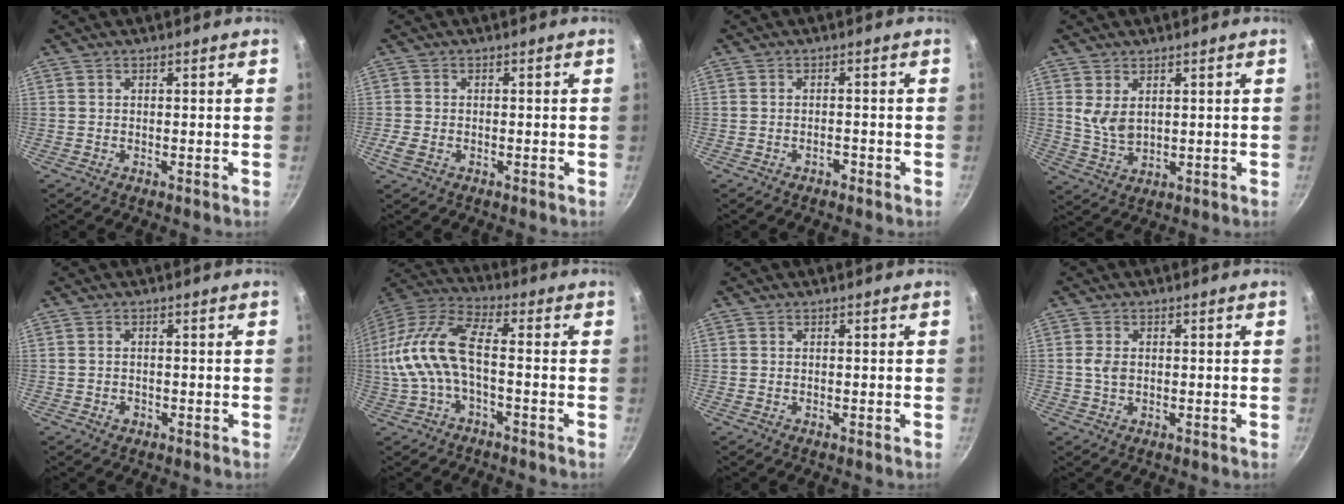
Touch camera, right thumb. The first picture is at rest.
{"total": 2.5, "force": [-1.0, 1.7, 1.6], "torque": [-0.038, 0.000, -0.021]}
{"total": 1.3, "force": [-1.0, 0.6, 0.6], "torque": [-0.005, 0.013, -0.014]}
{"total": 5.2, "force": [1.7, 3.1, 3.7], "torque": [-0.065, -0.019, 0.041]}
{"total": 1.5, "force": [-0.6, 1.1, 0.7], "torque": [-0.012, 0.004, -0.009]}
{"total": 13.7, "force": [-2.1, 5.9, 12.2], "torque": [-0.260, 0.034, -0.054]}
{"total": 0.0}
{"total": 2.7, "force": [0.1, 1.8, 2.0], "torque": [-0.038, 0.003, 0.000]}